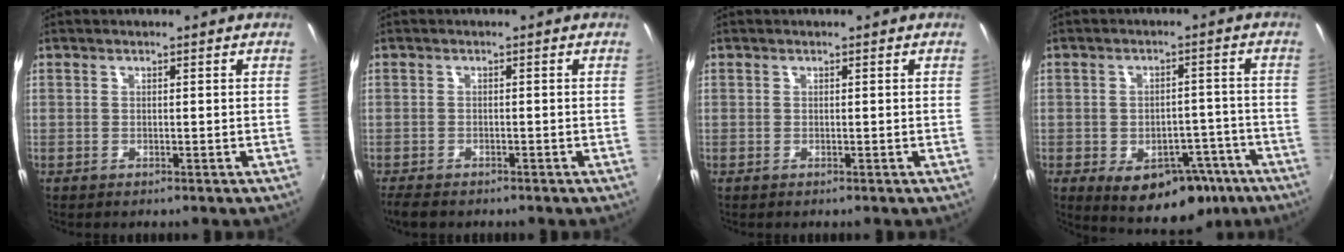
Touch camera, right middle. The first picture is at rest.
{"total": 3.9, "force": [-3.3, 1.2, 1.6], "torque": [-0.041, -0.021, -0.059]}
{"total": 0.0}
{"total": 13.7, "force": [-7.3, 8.5, 7.8], "torque": [-0.119, 0.008, -0.077]}